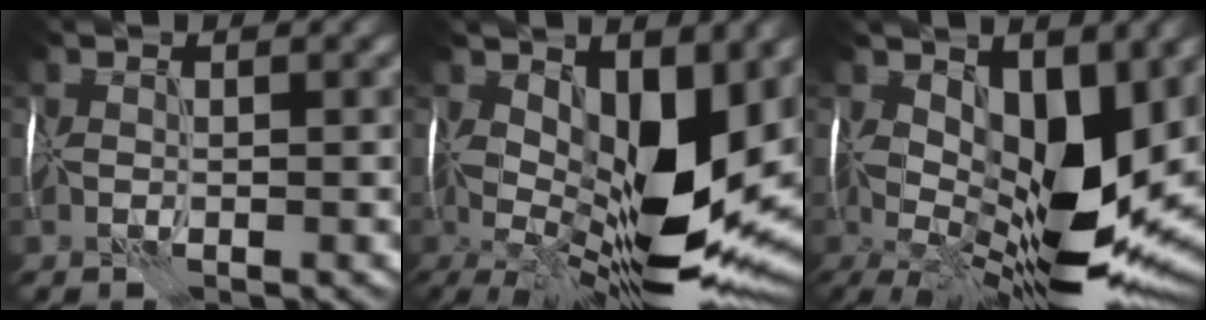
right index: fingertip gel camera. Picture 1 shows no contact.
{"total": 14.6, "force": [1.9, 6.8, 12.8], "torque": [-0.227, -0.019, 0.035]}
{"total": 13.3, "force": [2.5, 6.4, 11.5], "torque": [-0.207, -0.019, 0.047]}